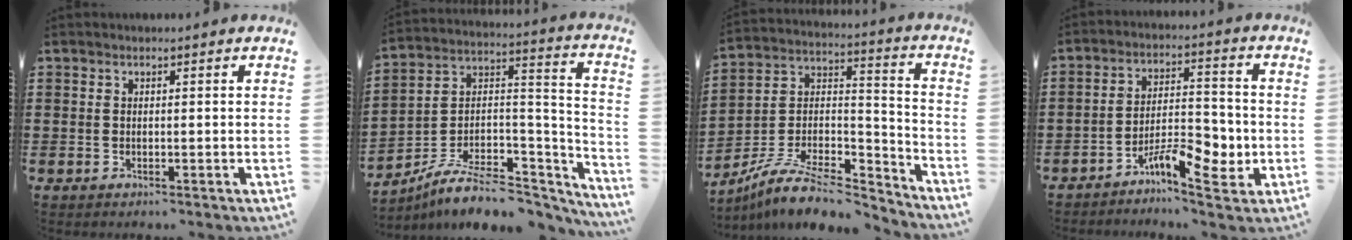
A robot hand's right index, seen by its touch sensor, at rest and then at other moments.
{"total": 8.9, "force": [-6.3, 3.6, 5.0], "torque": [-0.090, 0.015, -0.120]}
{"total": 10.6, "force": [-8.4, 3.2, 5.5], "torque": [-0.104, 0.019, -0.166]}
{"total": 8.2, "force": [-4.4, 3.0, 6.3], "torque": [-0.098, 0.018, -0.074]}